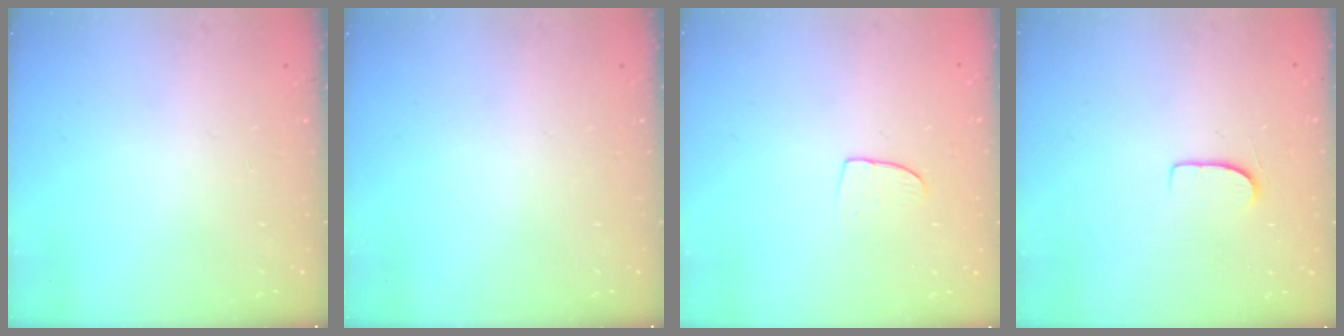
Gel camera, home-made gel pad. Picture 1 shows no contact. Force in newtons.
{"total": 0.0}
{"total": 6.4, "press": 6.4, "slide": 0.5}
{"total": 6.1, "press": 6.1, "slide": 0.5}